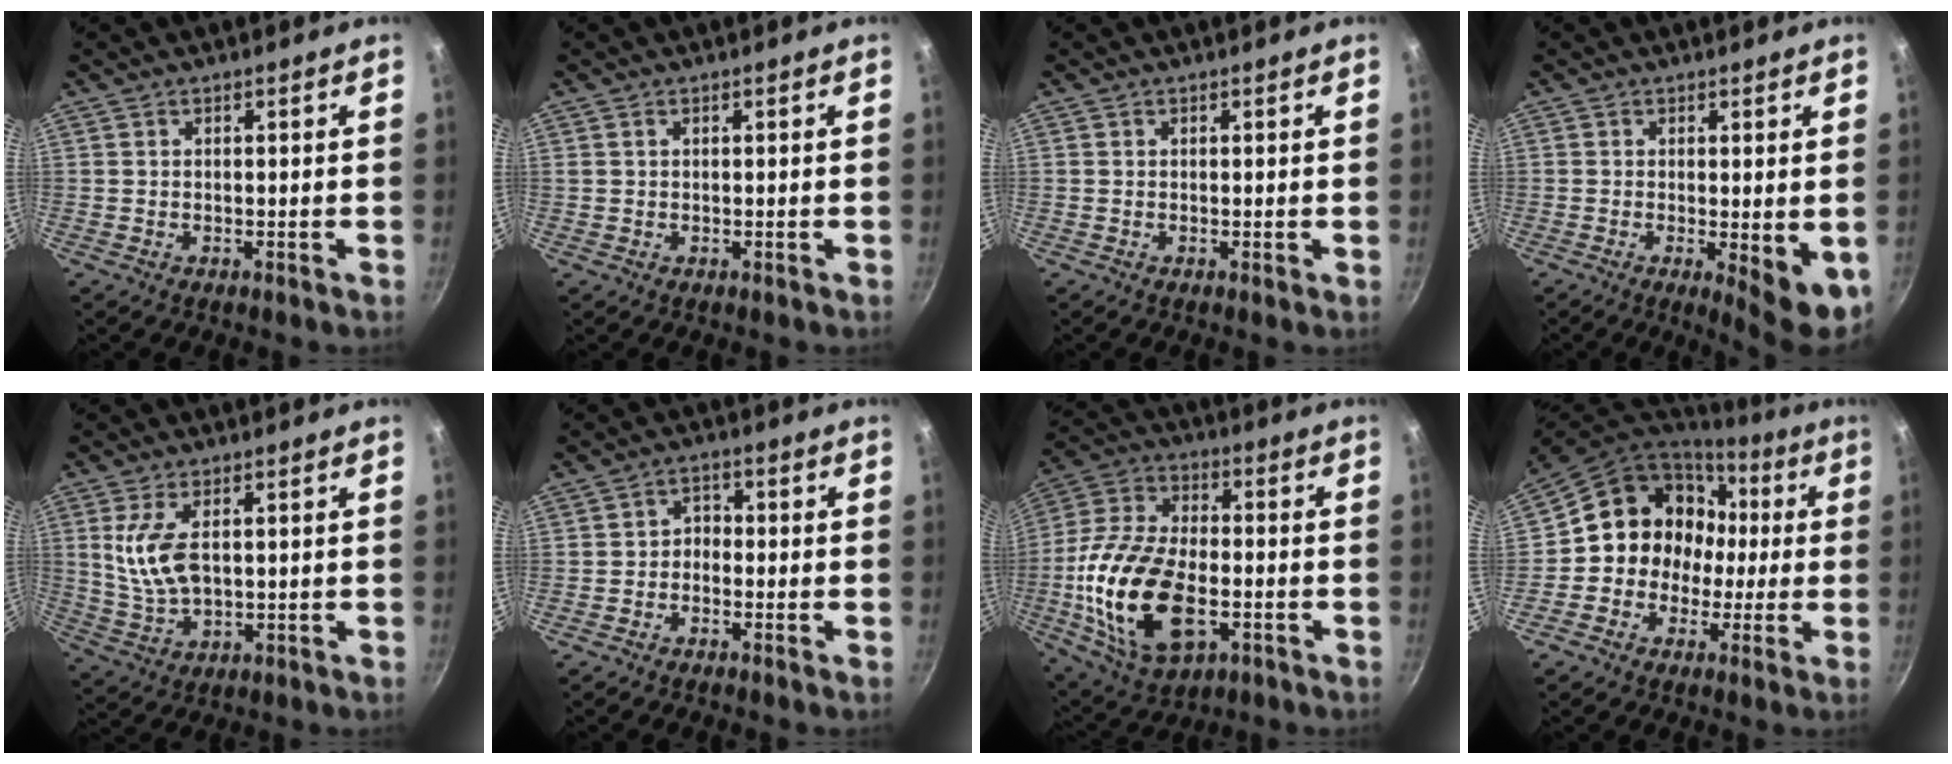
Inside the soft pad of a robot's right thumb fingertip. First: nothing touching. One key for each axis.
{"total": 0.6, "fx": 0.2, "fy": 0.5, "fz": 0.3, "tx": -0.003, "ty": 0.004, "tz": 0.004}
{"total": 0.0}
{"total": 7.4, "fx": -1.1, "fy": 2.2, "fz": 6.9, "tx": -0.081, "ty": -0.010, "tz": -0.008}
{"total": 8.6, "fx": 1.6, "fy": 4.5, "fz": 7.2, "tx": -0.140, "ty": -0.011, "tz": 0.039}
{"total": 1.2, "fx": -0.3, "fy": 1.1, "fz": 0.5, "tx": -0.006, "ty": 0.005, "tz": -0.007}
{"total": 22.7, "fx": -5.0, "fy": 12.8, "fz": 18.1, "tx": -0.352, "ty": 0.019, "tz": -0.088}
{"total": 14.7, "fx": 0.4, "fy": 13.0, "fz": 6.8, "tx": -0.061, "ty": 0.049, "tz": -0.005}